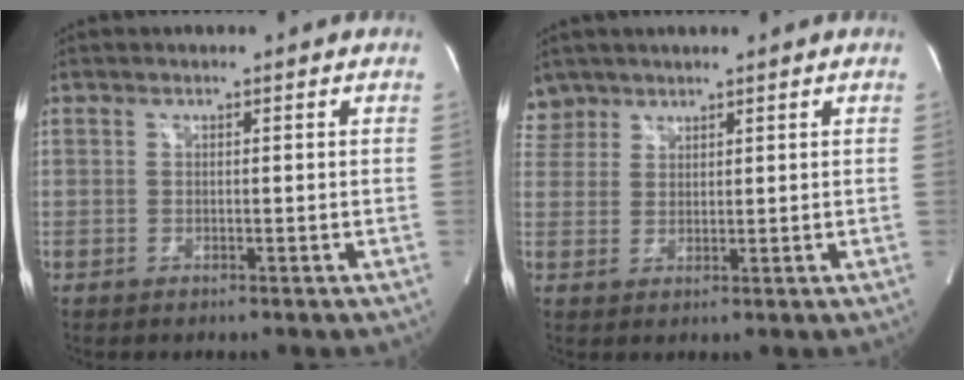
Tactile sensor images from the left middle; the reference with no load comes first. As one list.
[{"total": 3.4, "force": [2.8, 1.8, -0.5], "torque": [0.015, 0.008, 0.056]}]